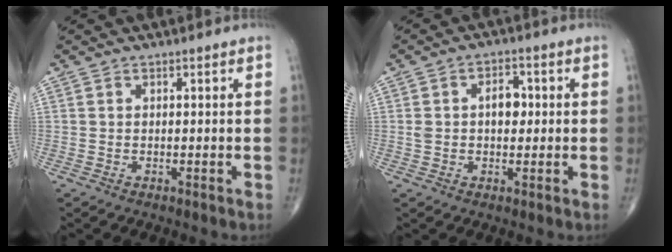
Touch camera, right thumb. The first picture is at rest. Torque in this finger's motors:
{"motor_torque": [0.86, 0.83, 0.52, 0.15, 0.02]}